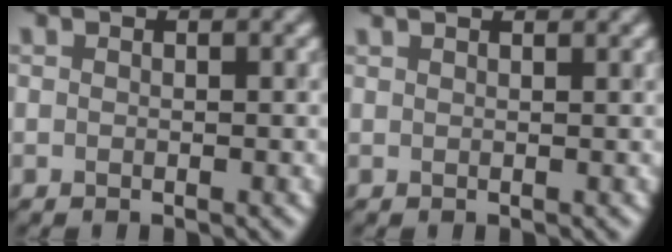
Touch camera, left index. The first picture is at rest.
{"total": 1.1, "force": [1.1, 0.0, 0.2], "torque": [-0.003, 0.005, 0.017]}